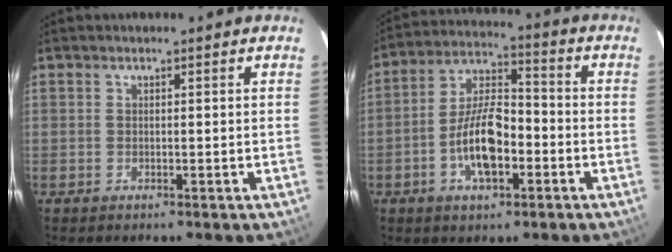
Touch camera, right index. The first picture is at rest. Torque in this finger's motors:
{"motor_torque": [1.60, -0.25, 0.33, 0.08]}